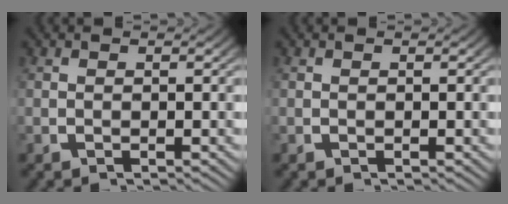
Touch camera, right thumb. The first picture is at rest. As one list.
[{"total": 0.0}]